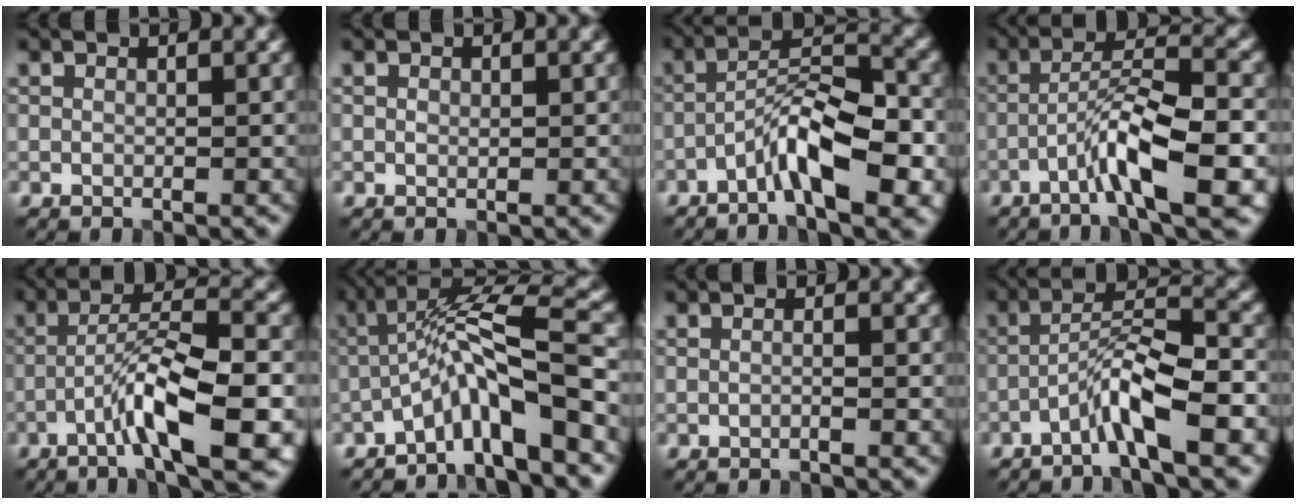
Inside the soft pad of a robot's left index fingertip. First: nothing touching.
{"total": 0.5, "force": [0.1, 0.4, 0.4], "torque": [-0.006, -0.001, 0.001]}
{"total": 6.9, "force": [-3.5, 1.7, 5.8], "torque": [-0.103, 0.018, -0.064]}
{"total": 7.2, "force": [-3.2, 1.0, 6.4], "torque": [-0.113, 0.019, -0.059]}
{"total": 8.2, "force": [-3.5, 1.2, 7.3], "torque": [-0.122, 0.017, -0.064]}
{"total": 8.0, "force": [-3.5, 1.3, 7.0], "torque": [-0.117, 0.025, -0.069]}
{"total": 0.8, "force": [-0.3, 0.2, 0.7], "torque": [-0.011, -0.003, -0.013]}
{"total": 5.6, "force": [-3.2, 0.7, 4.6], "torque": [-0.082, 0.019, -0.064]}